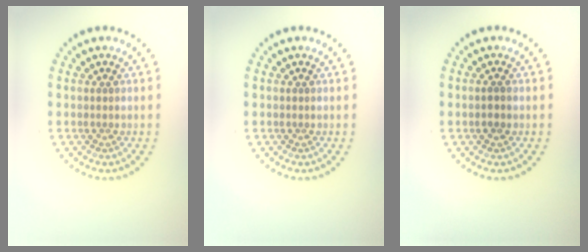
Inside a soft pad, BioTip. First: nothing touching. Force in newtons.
{"total": 0.0}
{"total": 1.2, "press": 1.1, "slide": 0.4}